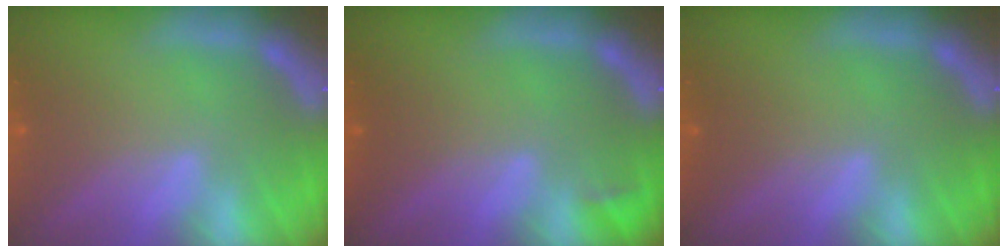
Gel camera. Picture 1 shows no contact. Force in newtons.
{"total": 0.9}
{"total": 0.0}